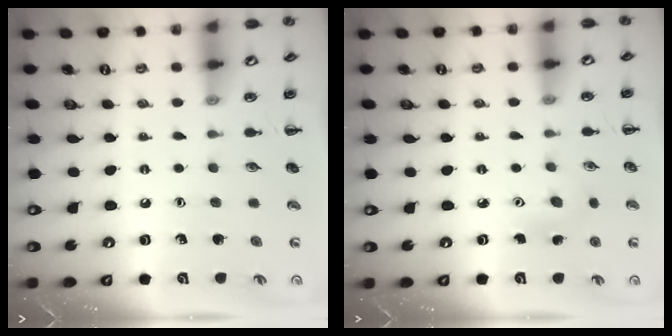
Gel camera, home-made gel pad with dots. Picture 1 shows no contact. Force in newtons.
{"total": 3.8, "press": 3.7, "slide": 1.0}